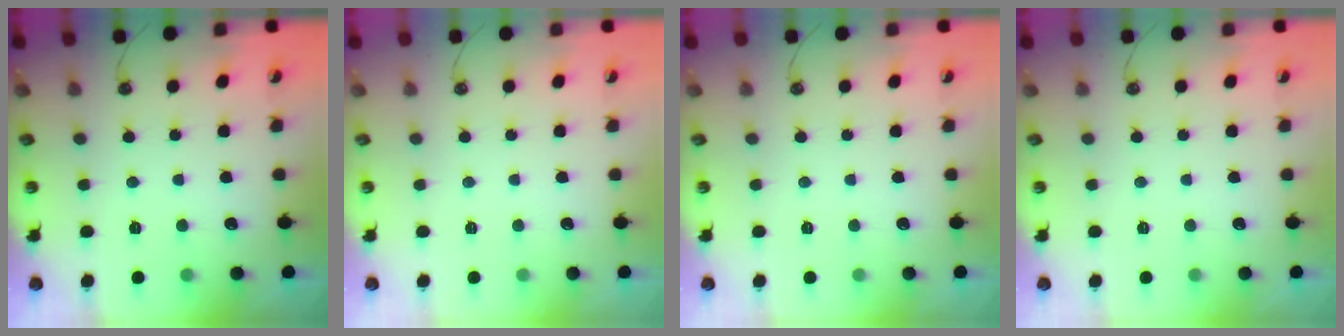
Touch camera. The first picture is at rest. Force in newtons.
{"total": 0.0}
{"total": 0.0}
{"total": 0.0}